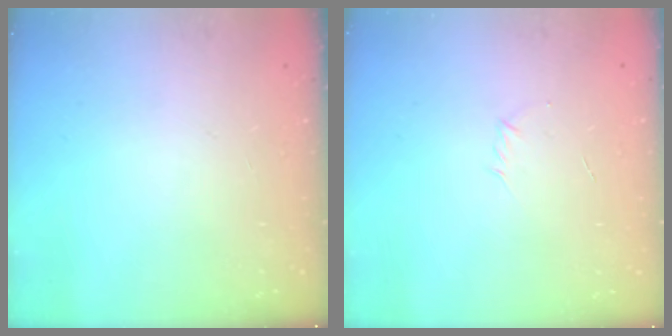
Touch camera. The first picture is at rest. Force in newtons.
{"total": 2.9, "press": 2.8, "slide": 0.8}